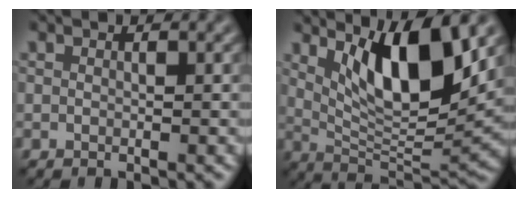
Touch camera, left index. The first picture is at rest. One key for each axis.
{"total": 8.1, "fx": 3.6, "fy": 2.4, "fz": 6.9, "tx": -0.109, "ty": -0.016, "tz": 0.068}